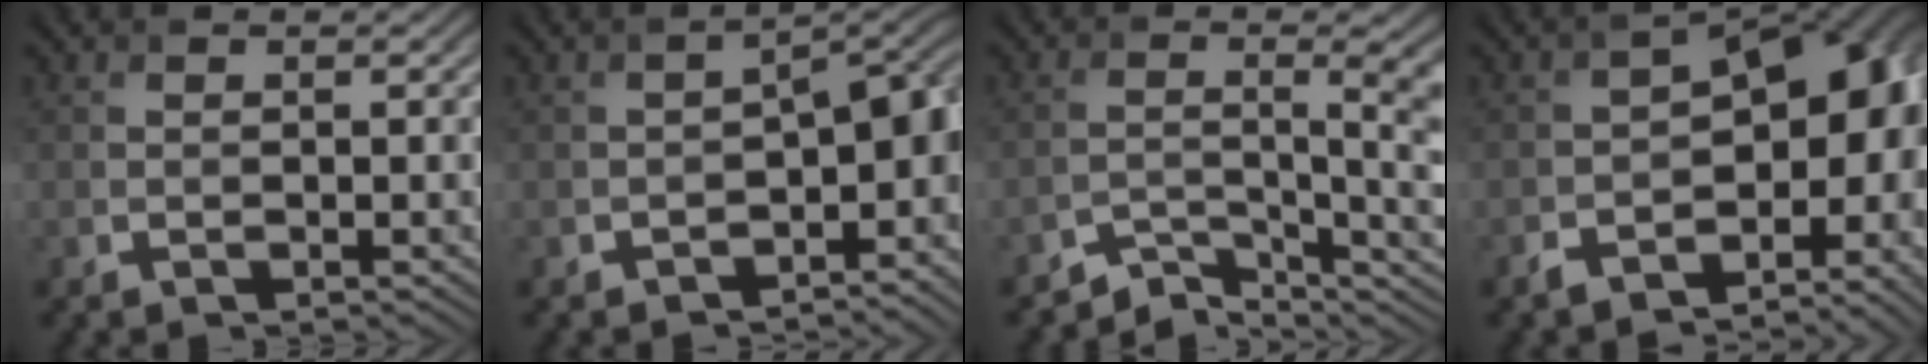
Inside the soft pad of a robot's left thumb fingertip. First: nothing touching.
{"total": 7.5, "force": [-2.8, 3.7, 5.9], "torque": [-0.064, -0.019, -0.036]}
{"total": 6.0, "force": [-3.7, 1.5, 4.5], "torque": [-0.053, 0.001, -0.069]}
{"total": 13.1, "force": [-3.8, 7.8, 9.9], "torque": [-0.126, -0.024, -0.048]}